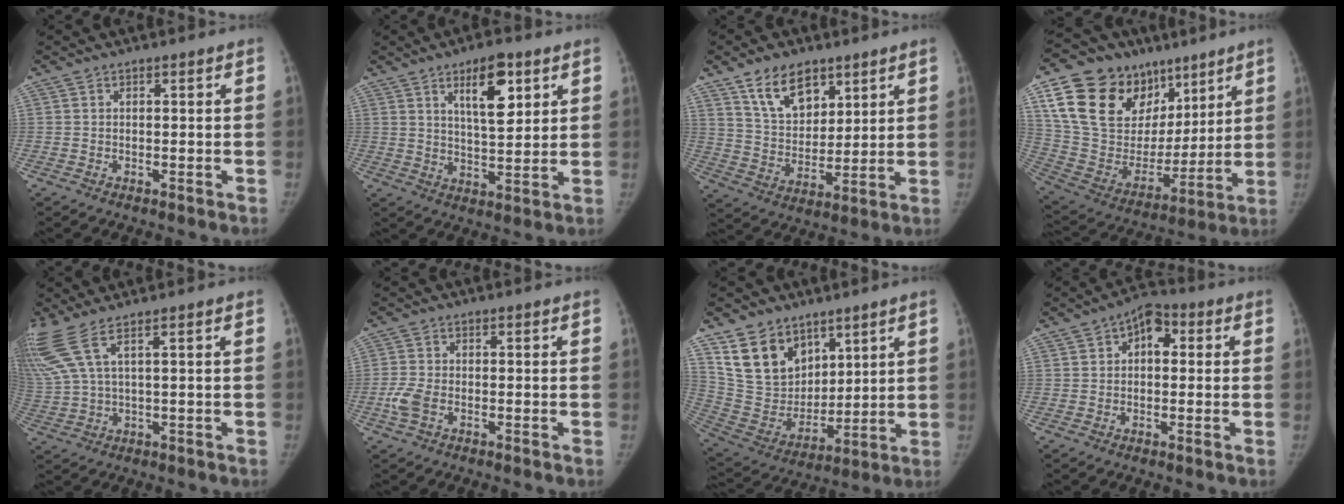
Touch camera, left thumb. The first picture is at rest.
{"total": 9.5, "force": [4.6, 3.7, 7.5], "torque": [-0.094, -0.027, 0.074]}
{"total": 11.9, "force": [7.3, 7.2, 5.9], "torque": [-0.072, -0.045, 0.139]}
{"total": 27.8, "force": [14.1, 18.5, 15.3], "torque": [-0.244, -0.004, 0.265]}
{"total": 7.9, "force": [4.2, 1.3, 6.5], "torque": [-0.196, 0.002, 0.098]}
{"total": 4.1, "force": [-1.6, 2.4, 3.0], "torque": [-0.077, 0.006, -0.035]}
{"total": 16.0, "force": [9.6, 10.9, 6.8], "torque": [-0.087, -0.052, 0.199]}
{"total": 6.0, "force": [1.1, 4.1, 4.2], "torque": [-0.034, 0.018, 0.005]}